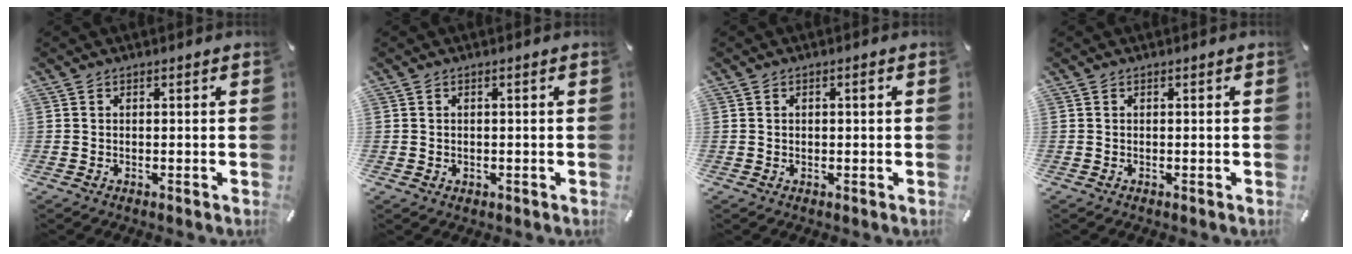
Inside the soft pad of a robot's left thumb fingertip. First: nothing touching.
{"total": 0.8, "force": [0.0, 0.7, 0.3], "torque": [-0.008, 0.004, -0.002]}
{"total": 1.3, "force": [0.3, 0.5, 1.2], "torque": [-0.016, 0.001, 0.001]}
{"total": 0.0}